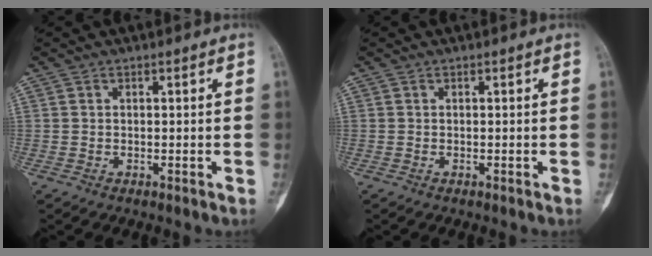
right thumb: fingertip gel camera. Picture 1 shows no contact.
{"total": 0.0}